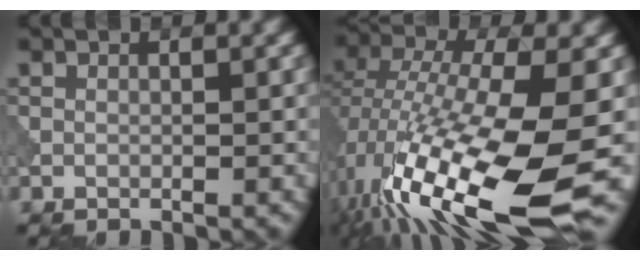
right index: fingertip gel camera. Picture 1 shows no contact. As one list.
[{"total": 17.0, "force": [-4.9, 6.2, 15.0], "torque": [-0.296, -0.020, -0.083]}]